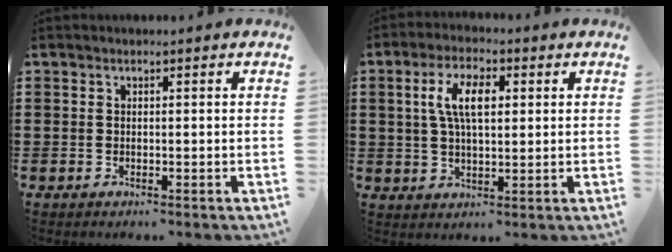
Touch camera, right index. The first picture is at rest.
{"total": 6.8, "force": [1.5, 2.9, 5.9], "torque": [-0.122, 0.014, 0.024]}